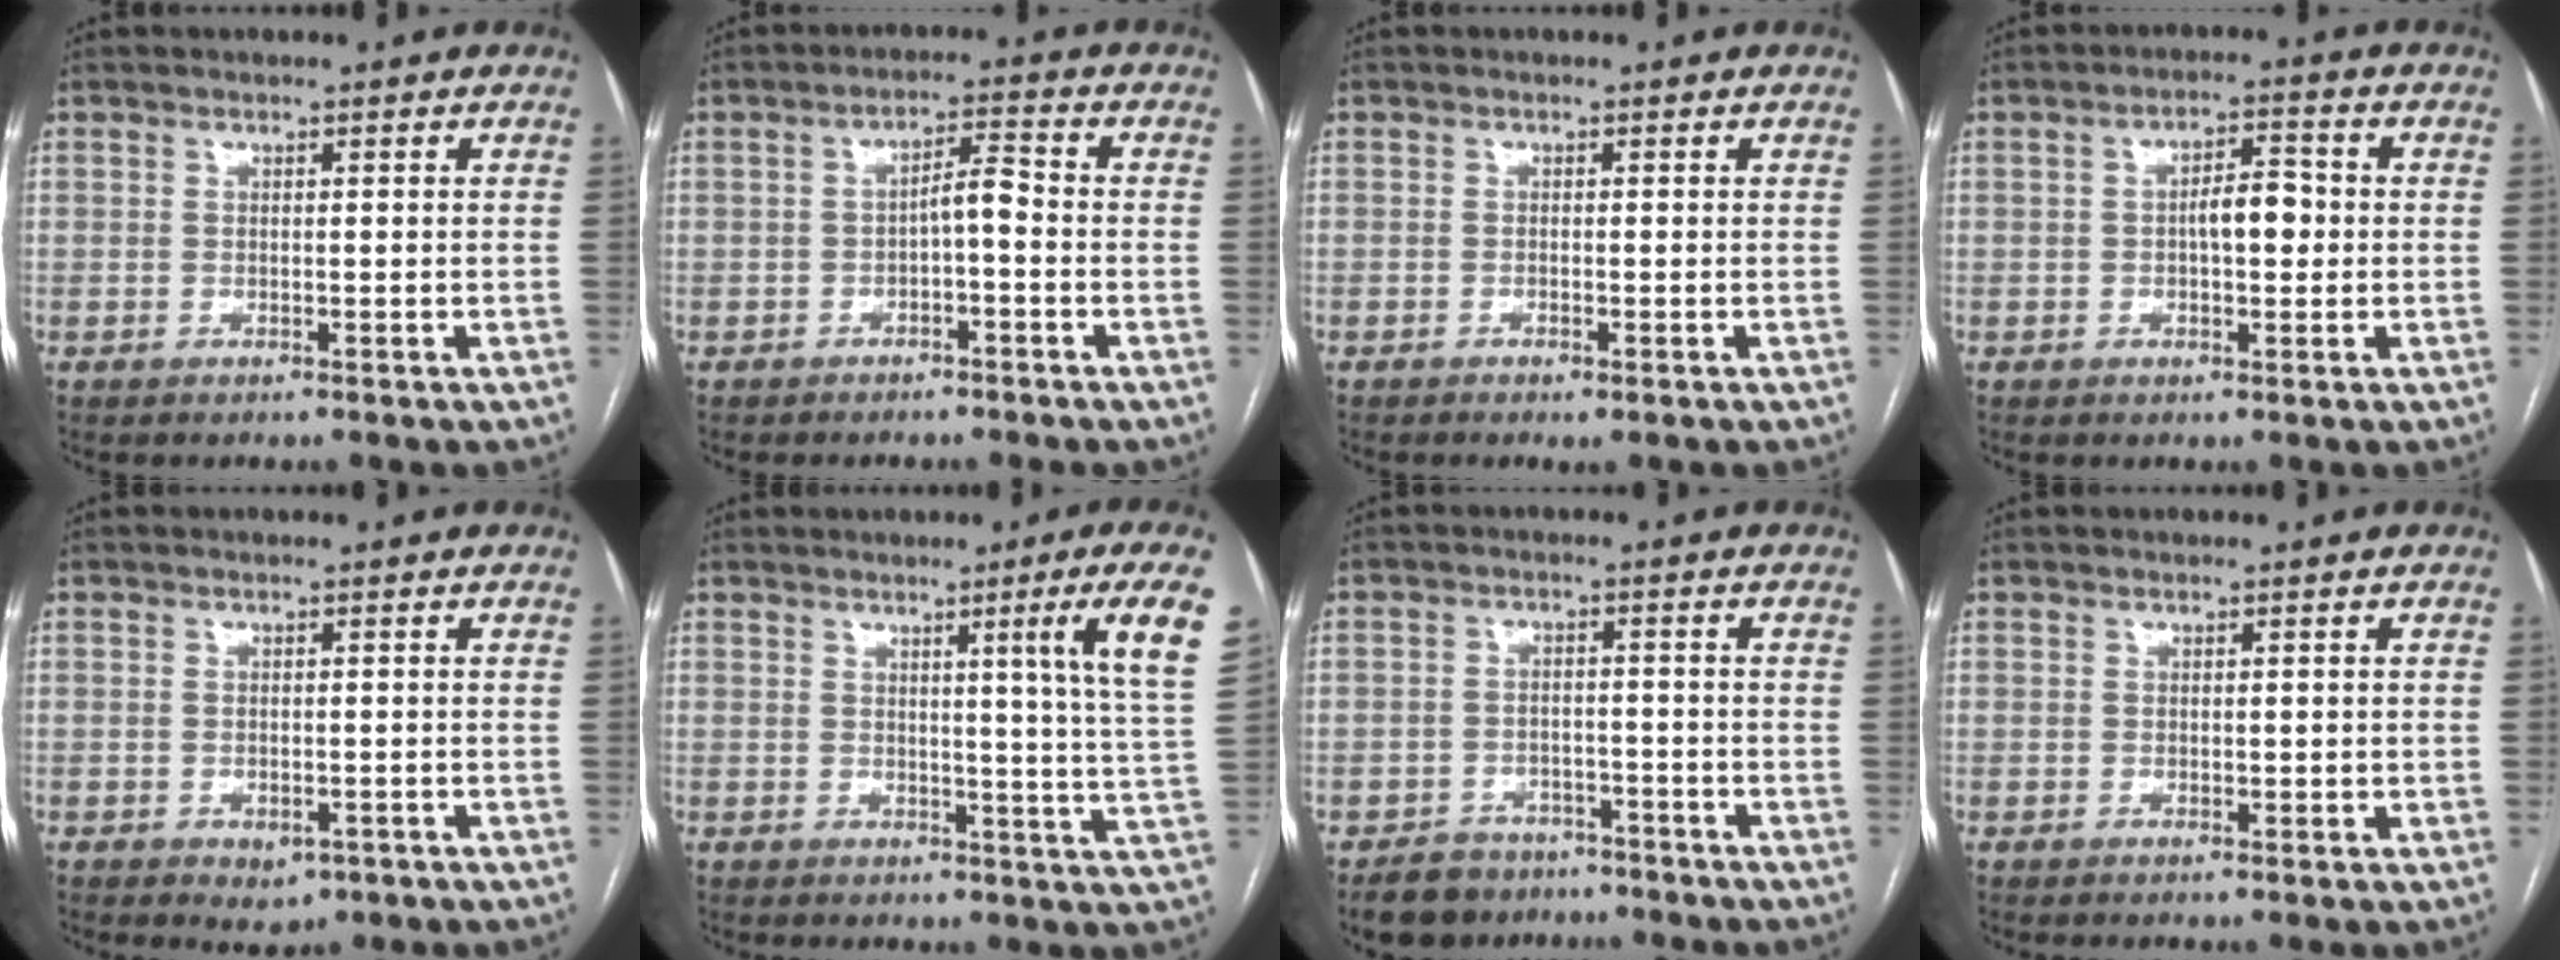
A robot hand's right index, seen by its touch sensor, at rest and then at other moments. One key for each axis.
{"total": 3.6, "fx": -0.8, "fy": 0.9, "fz": 3.4, "tx": -0.053, "ty": 0.016, "tz": -0.011}
{"total": 0.8, "fx": -0.5, "fy": 0.2, "fz": 0.6, "tx": -0.009, "ty": -0.002, "tz": -0.006}
{"total": 5.0, "fx": 0.0, "fy": 2.0, "fz": 4.6, "tx": -0.073, "ty": 0.012, "tz": 0.000}
{"total": 2.3, "fx": -1.0, "fy": 1.6, "fz": 1.3, "tx": -0.010, "ty": 0.000, "tz": -0.003}
{"total": 10.1, "fx": 4.6, "fy": -2.6, "fz": 8.7, "tx": -0.113, "ty": -0.029, "tz": 0.050}
{"total": 5.8, "fx": -4.4, "fy": 3.7, "fz": 0.4, "tx": 0.000, "ty": 0.009, "tz": -0.067}
{"total": 1.0, "fx": 0.1, "fy": 0.7, "fz": 0.6, "tx": -0.007, "ty": 0.001, "tz": 0.004}